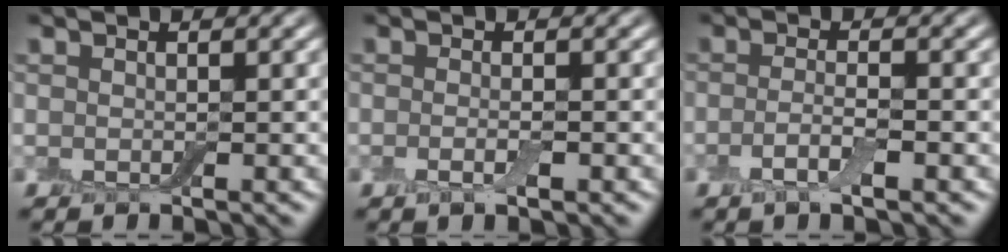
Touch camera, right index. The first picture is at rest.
{"total": 1.4, "force": [-0.5, 0.3, 1.3], "torque": [-0.026, -0.007, -0.012]}
{"total": 2.3, "force": [-1.0, 0.5, 2.0], "torque": [-0.040, 0.001, -0.023]}